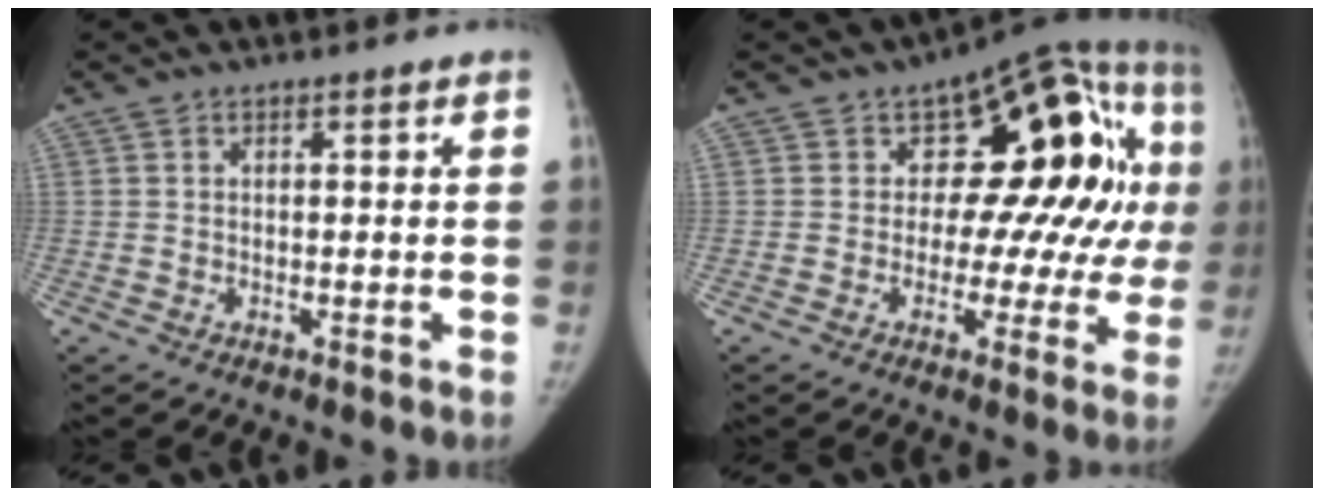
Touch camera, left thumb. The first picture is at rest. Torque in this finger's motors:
{"motor_torque": [0.10, 1.36, 0.63, 0.52, 0.00]}